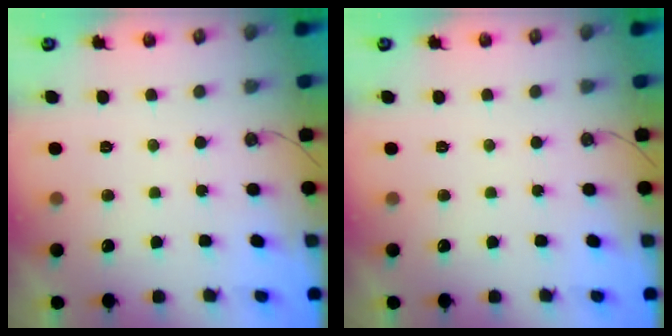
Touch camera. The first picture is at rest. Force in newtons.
{"total": 0.0}